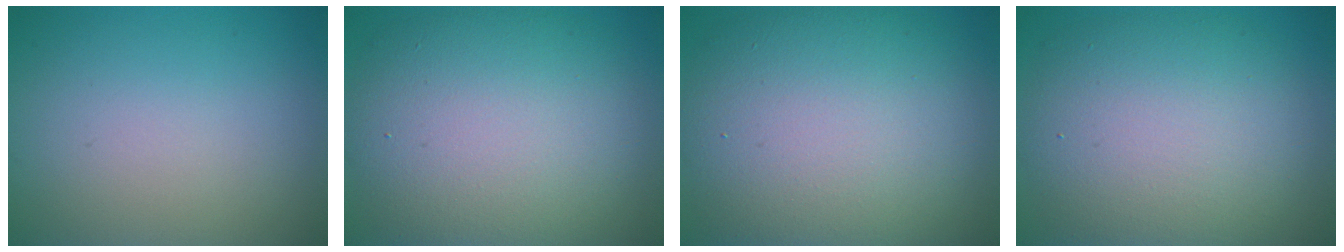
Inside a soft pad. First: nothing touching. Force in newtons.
{"total": 11.6, "press": 11.5, "slide": 1.0}
{"total": 12.9, "press": 12.9, "slide": 0.9}
{"total": 9.8, "press": 9.8, "slide": 0.7}